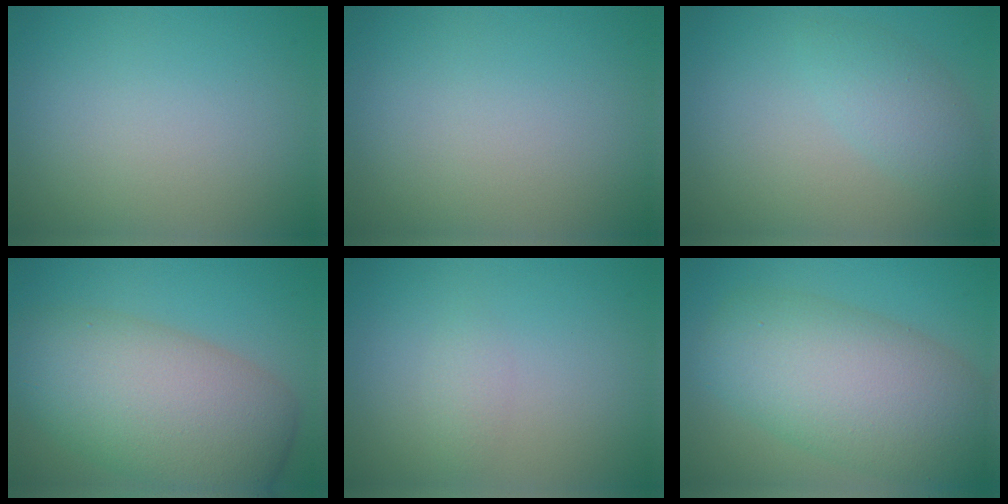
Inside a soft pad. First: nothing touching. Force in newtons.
{"total": 0.0}
{"total": 2.5, "press": 2.5, "slide": 0.1}
{"total": 10.5, "press": 10.5, "slide": 0.1}
{"total": 1.0, "press": 1.0, "slide": 0.0}
{"total": 10.0, "press": 10.0, "slide": 0.8}